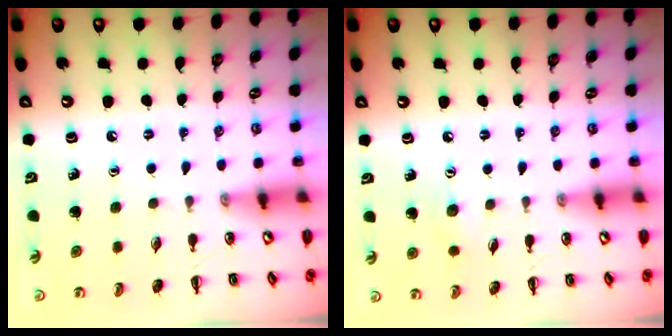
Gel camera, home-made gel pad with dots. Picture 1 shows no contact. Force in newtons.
{"total": 4.8, "press": 4.6, "slide": 1.0}